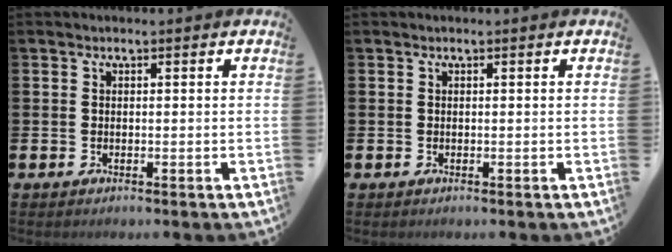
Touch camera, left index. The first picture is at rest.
{"total": 0.0}